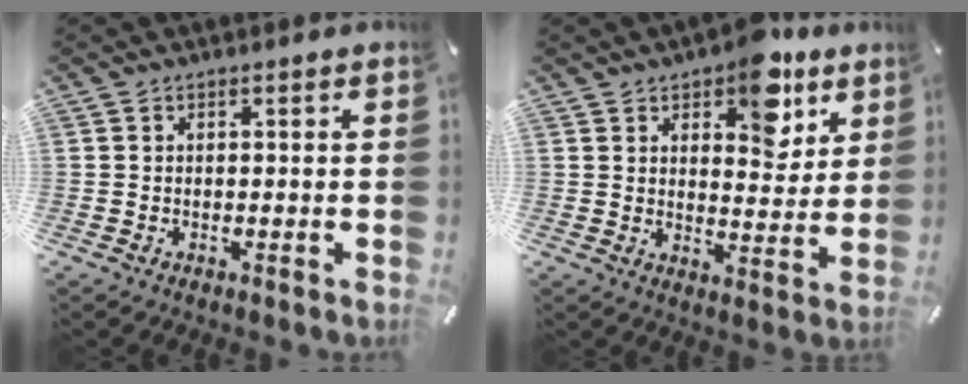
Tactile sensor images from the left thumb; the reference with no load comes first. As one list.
[{"total": 12.0, "force": [7.9, 6.4, 6.4], "torque": [-0.071, -0.045, 0.135]}]